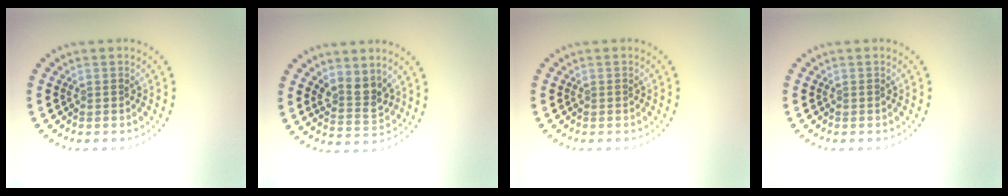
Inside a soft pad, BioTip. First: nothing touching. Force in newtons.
{"total": 2.9, "press": 2.4, "slide": 1.6}
{"total": 0.0}
{"total": 0.0}